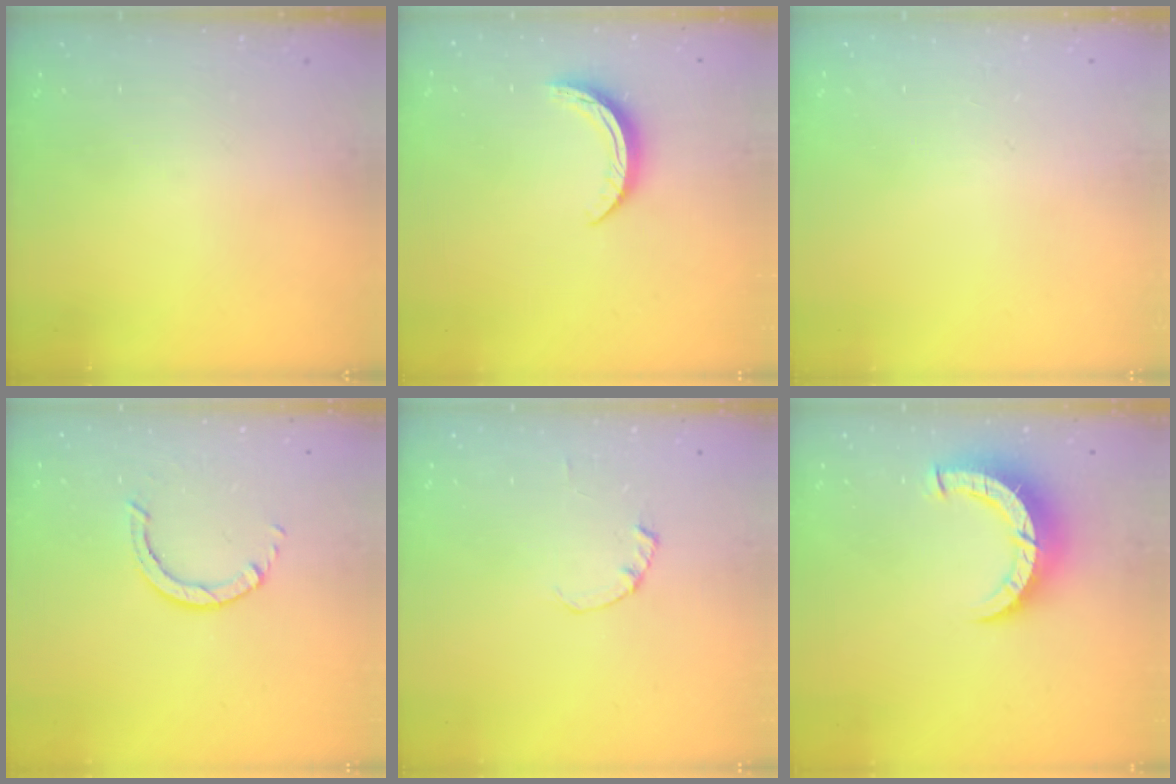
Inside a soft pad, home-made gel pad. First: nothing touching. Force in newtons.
{"total": 6.3, "press": 6.3, "slide": 0.6}
{"total": 2.6, "press": 2.6, "slide": 0.2}
{"total": 3.4, "press": 3.4, "slide": 0.5}
{"total": 0.0}
{"total": 8.8, "press": 8.8, "slide": 1.1}